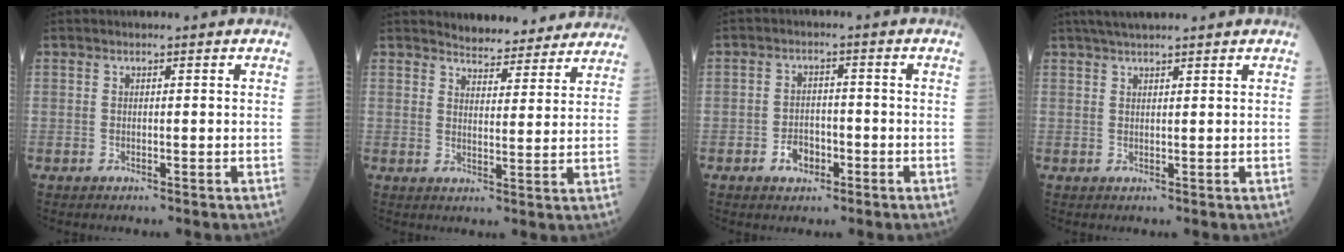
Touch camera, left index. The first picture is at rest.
{"total": 10.9, "force": [10.5, 2.5, 1.8], "torque": [-0.007, -0.003, 0.118]}
{"total": 3.5, "force": [-1.9, 2.3, 1.9], "torque": [-0.033, 0.002, -0.030]}
{"total": 5.1, "force": [4.3, 0.0, 2.7], "torque": [-0.041, 0.028, 0.074]}